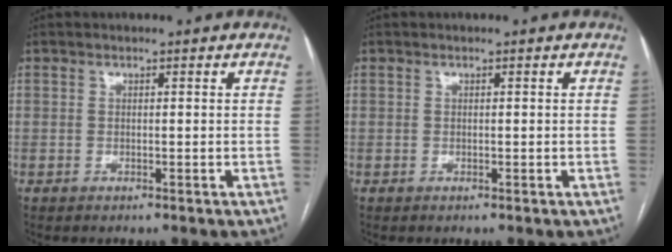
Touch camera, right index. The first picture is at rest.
{"total": 0.0}